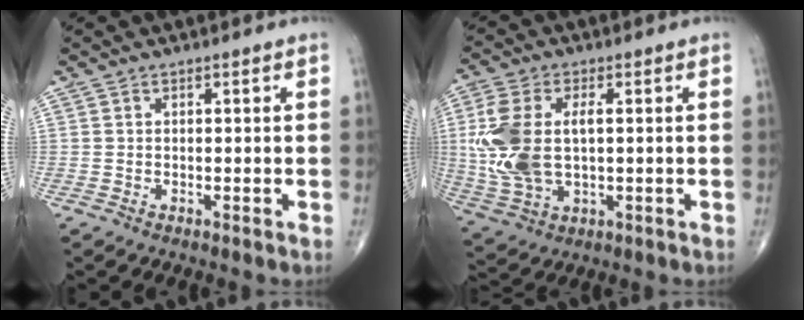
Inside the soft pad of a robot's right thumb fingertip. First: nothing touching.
{"total": 13.5, "force": [0.9, 7.5, 11.2], "torque": [-0.259, 0.001, 0.024]}